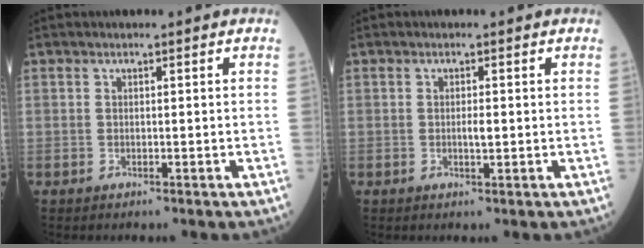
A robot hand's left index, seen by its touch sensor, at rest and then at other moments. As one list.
[{"total": 1.3, "force": [0.0, 0.3, 1.3], "torque": [-0.025, -0.001, 0.001]}]